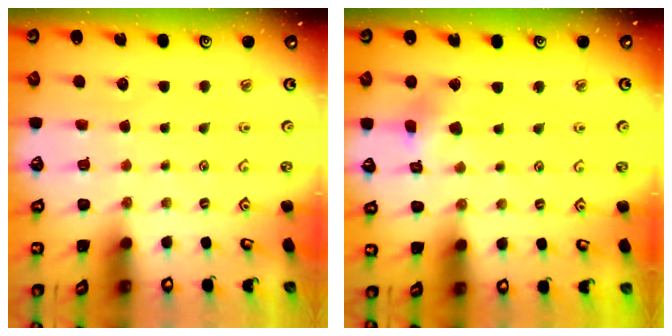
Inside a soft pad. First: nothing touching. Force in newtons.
{"total": 7.2, "press": 7.2, "slide": 0.5}